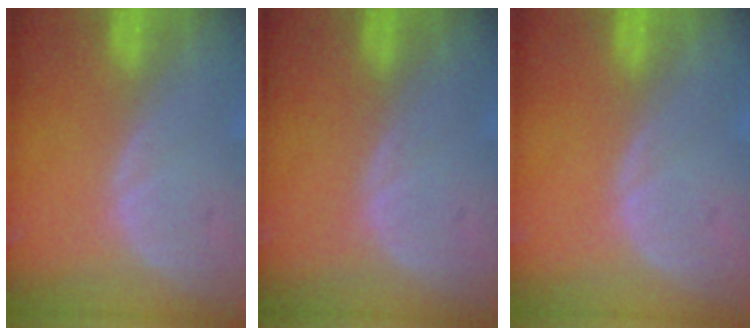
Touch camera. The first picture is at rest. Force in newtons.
{"total": 0.0}
{"total": 0.0}